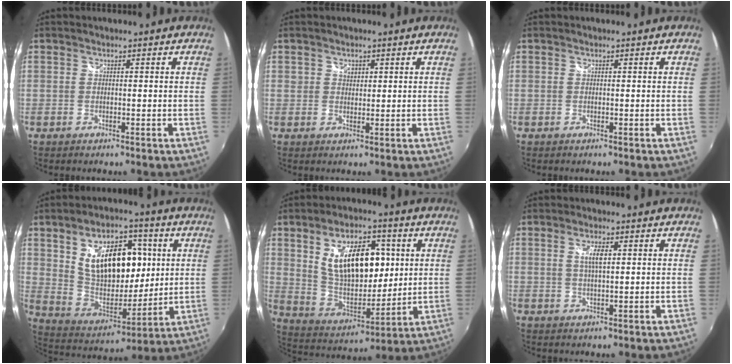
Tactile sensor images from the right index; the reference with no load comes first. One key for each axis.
{"total": 1.9, "fx": 0.8, "fy": 1.7, "fz": 0.6, "tx": -0.004, "ty": 0.004, "tz": 0.014}
{"total": 0.0}
{"total": 19.6, "fx": 5.4, "fy": 11.3, "fz": 15.0, "tx": -0.261, "ty": 0.004, "tz": 0.110}
{"total": 18.2, "fx": 5.1, "fy": 9.8, "fz": 14.5, "tx": -0.250, "ty": 0.005, "tz": 0.105}
{"total": 3.3, "fx": 0.9, "fy": 1.0, "fz": 3.0, "tx": -0.054, "ty": 0.000, "tz": 0.016}